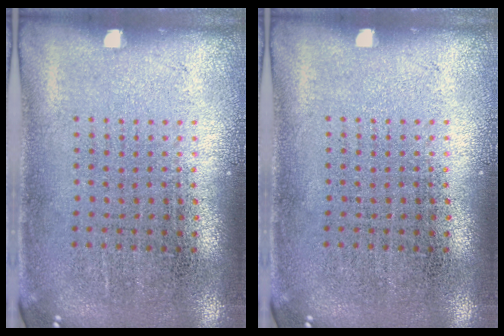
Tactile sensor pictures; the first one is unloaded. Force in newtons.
{"total": 0.0}